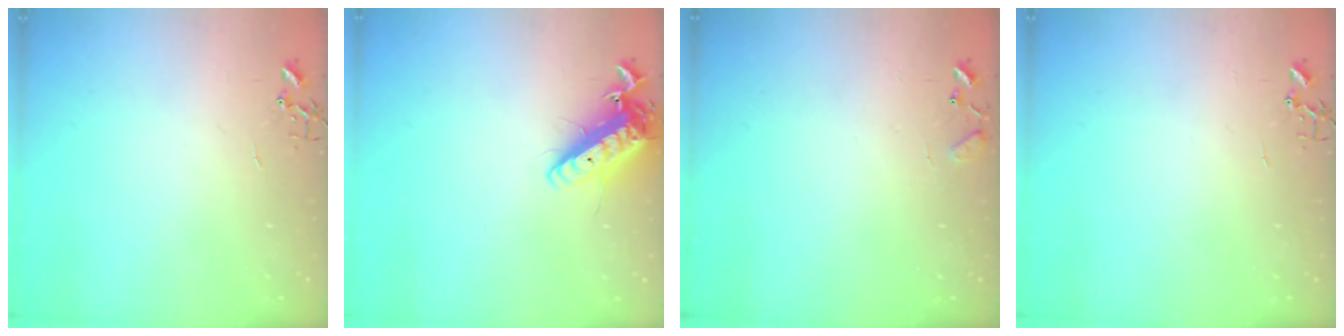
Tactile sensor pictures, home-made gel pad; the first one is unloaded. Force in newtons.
{"total": 13.4, "press": 13.1, "slide": 2.5}
{"total": 7.6, "press": 7.5, "slide": 0.6}
{"total": 0.0}